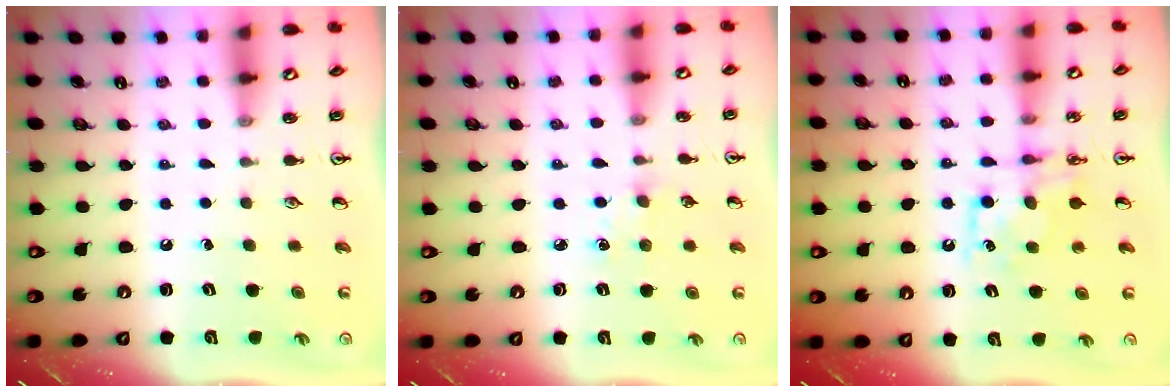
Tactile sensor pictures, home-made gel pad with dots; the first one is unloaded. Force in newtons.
{"total": 3.4, "press": 3.4, "slide": 0.5}
{"total": 8.0, "press": 8.0, "slide": 0.5}